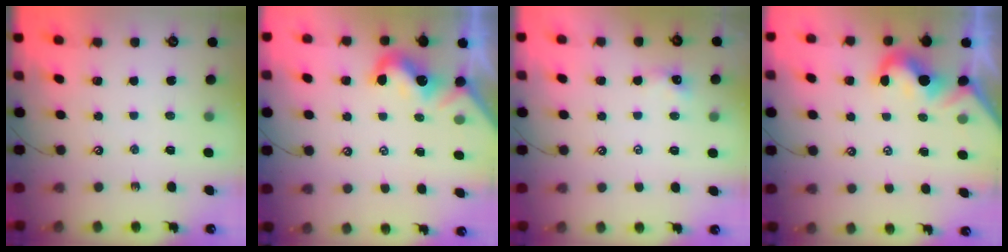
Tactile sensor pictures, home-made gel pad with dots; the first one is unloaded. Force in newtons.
{"total": 0.7, "press": 0.4, "slide": 0.6}
{"total": 0.0}
{"total": 1.8, "press": 1.6, "slide": 0.8}